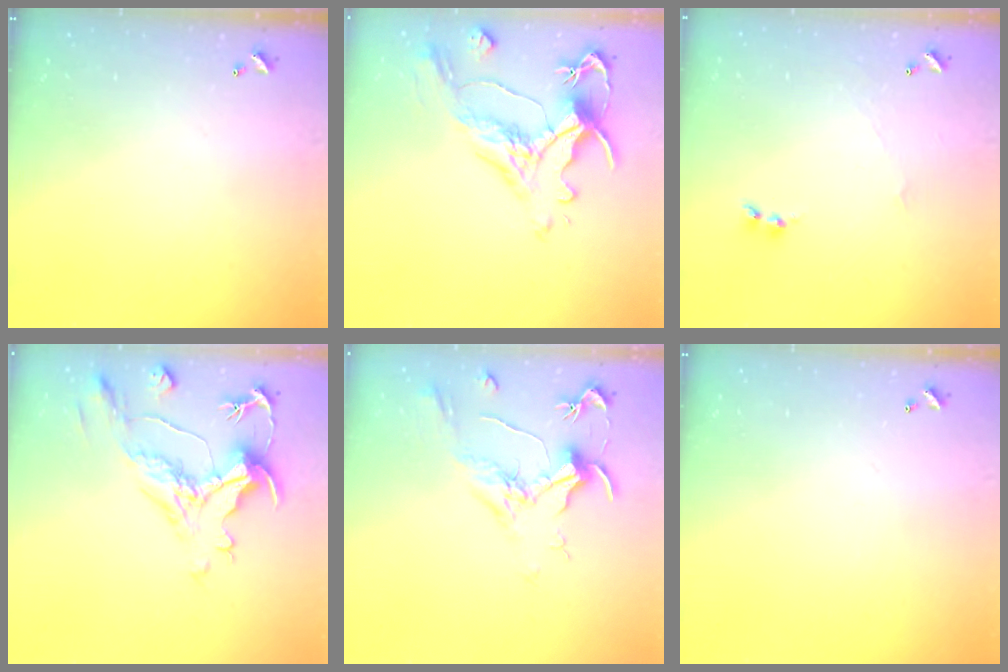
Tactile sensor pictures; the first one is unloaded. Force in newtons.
{"total": 1.6, "press": 0.8, "slide": 1.4}
{"total": 1.7, "press": 1.6, "slide": 0.6}
{"total": 1.9, "press": 0.8, "slide": 1.7}
{"total": 1.8, "press": 1.6, "slide": 0.9}
{"total": 0.0}